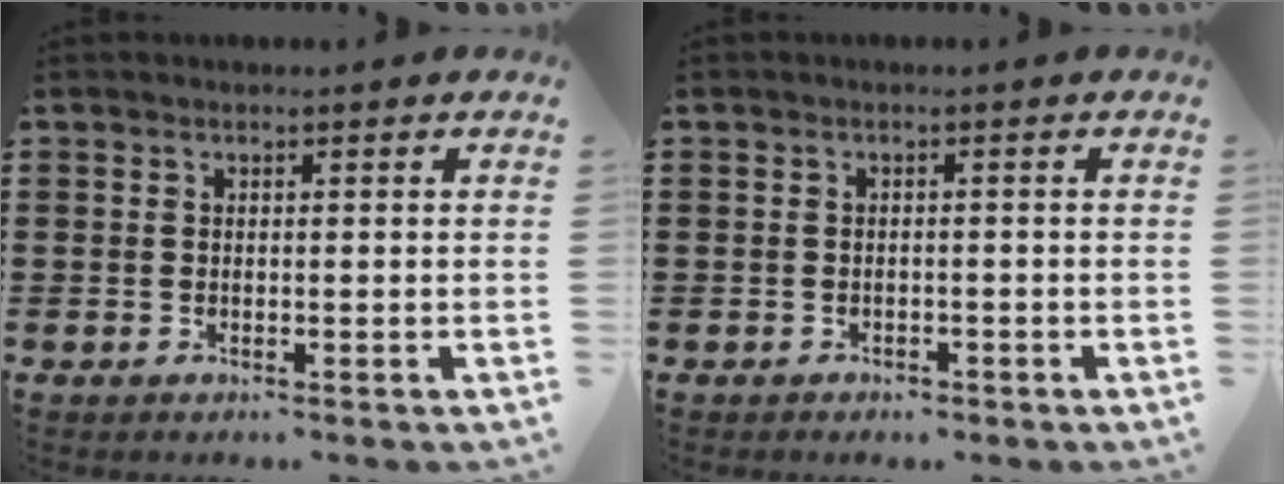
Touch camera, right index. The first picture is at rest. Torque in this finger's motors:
{"motor_torque": [0.43, 0.45, -0.01, -0.01]}